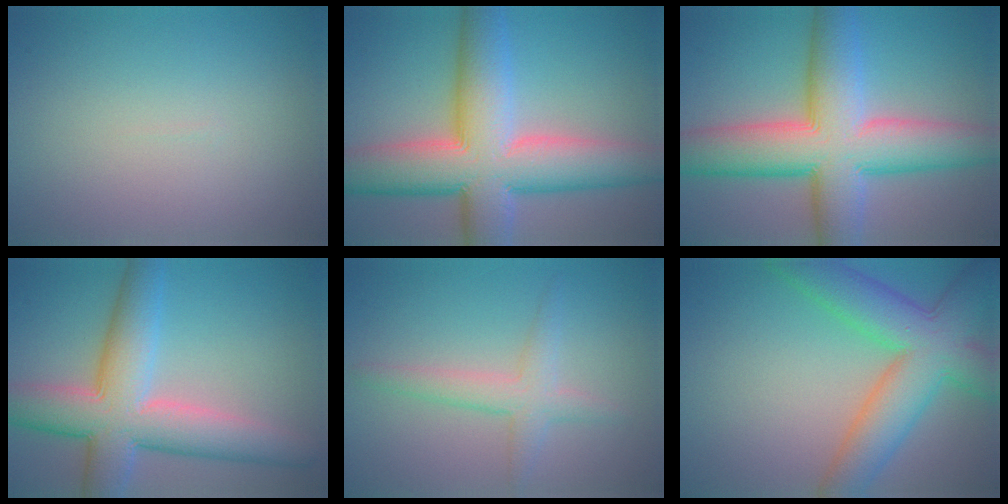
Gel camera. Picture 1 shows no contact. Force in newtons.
{"total": 12.2, "press": 12.2, "slide": 0.6}
{"total": 11.6, "press": 11.6, "slide": 0.7}
{"total": 9.2, "press": 9.2, "slide": 0.4}
{"total": 2.8, "press": 2.8, "slide": 0.1}
{"total": 8.8, "press": 8.8, "slide": 0.4}